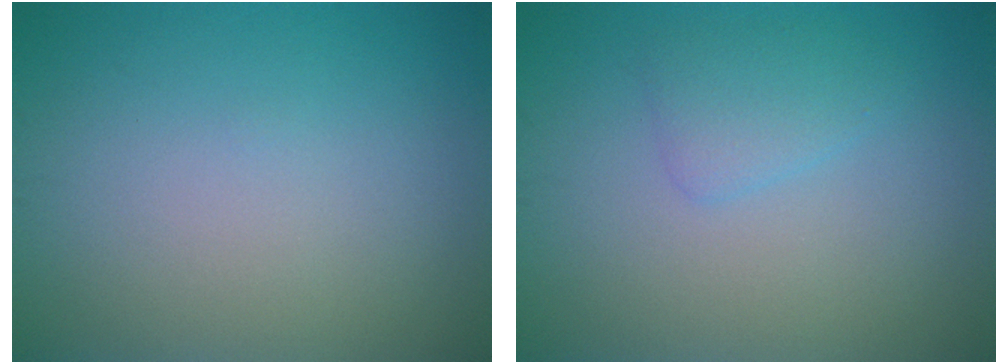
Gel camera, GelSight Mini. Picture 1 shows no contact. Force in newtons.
{"total": 1.8, "press": 1.8, "slide": 0.0}